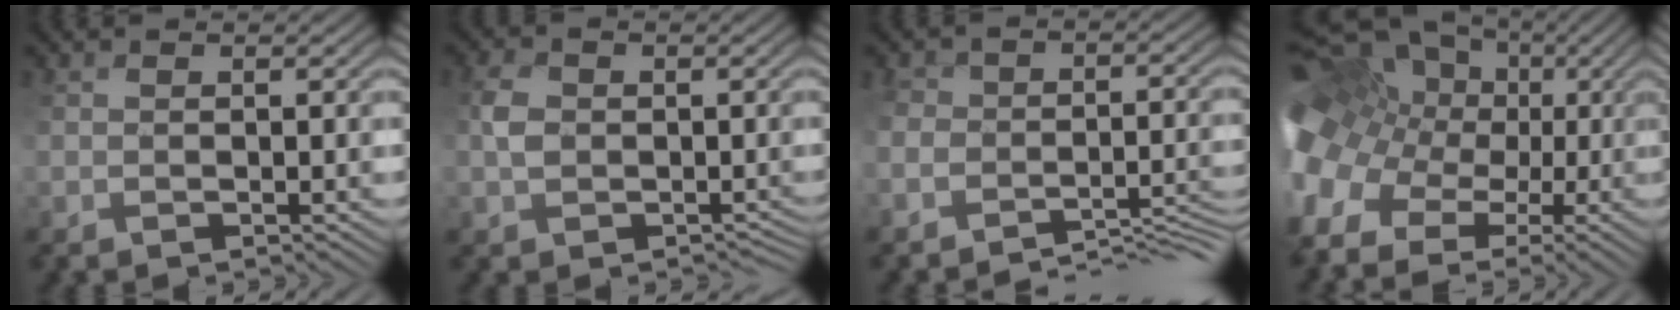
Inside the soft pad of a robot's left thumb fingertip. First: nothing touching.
{"total": 2.6, "force": [-0.2, 2.5, 0.7], "torque": [-0.012, 0.004, -0.013]}
{"total": 6.4, "force": [-5.2, 3.0, 2.1], "torque": [-0.040, 0.011, -0.078]}
{"total": 13.8, "force": [0.1, 11.1, 8.2], "torque": [-0.215, 0.029, 0.005]}